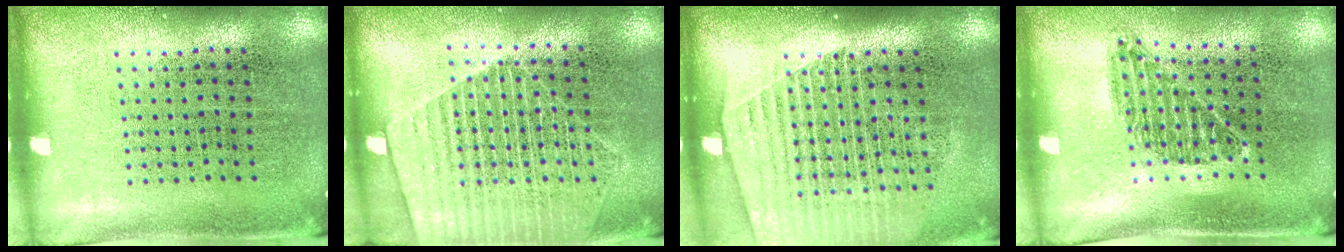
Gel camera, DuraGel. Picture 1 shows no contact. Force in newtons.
{"total": 1.8, "press": 1.6, "slide": 0.9}
{"total": 1.6, "press": 1.5, "slide": 0.5}
{"total": 1.0, "press": 0.8, "slide": 0.5}